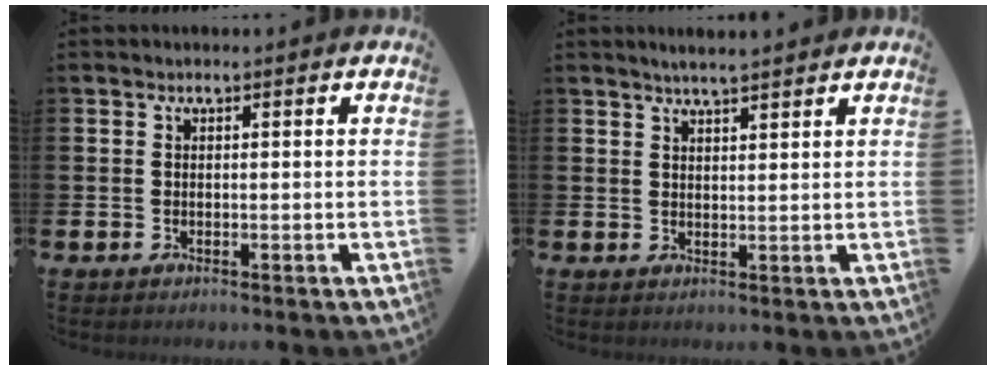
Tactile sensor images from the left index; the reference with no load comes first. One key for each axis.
{"total": 3.1, "fx": 3.0, "fy": 0.0, "fz": 0.8, "tx": -0.022, "ty": -0.009, "tz": 0.054}